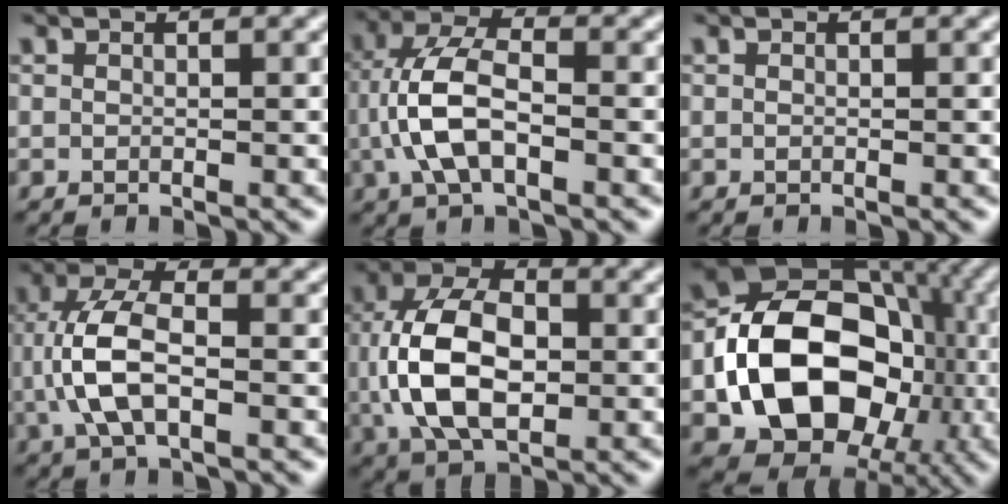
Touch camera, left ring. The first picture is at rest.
{"total": 6.2, "force": [-0.9, 3.0, 5.3], "torque": [-0.117, 0.008, -0.021]}
{"total": 0.0}
{"total": 5.8, "force": [-0.6, 2.8, 5.1], "torque": [-0.116, 0.005, -0.012]}
{"total": 9.8, "force": [-0.1, 6.1, 7.6], "torque": [-0.165, 0.005, -0.006]}
{"total": 14.7, "force": [-3.0, 11.0, 9.3], "torque": [-0.142, 0.001, -0.064]}